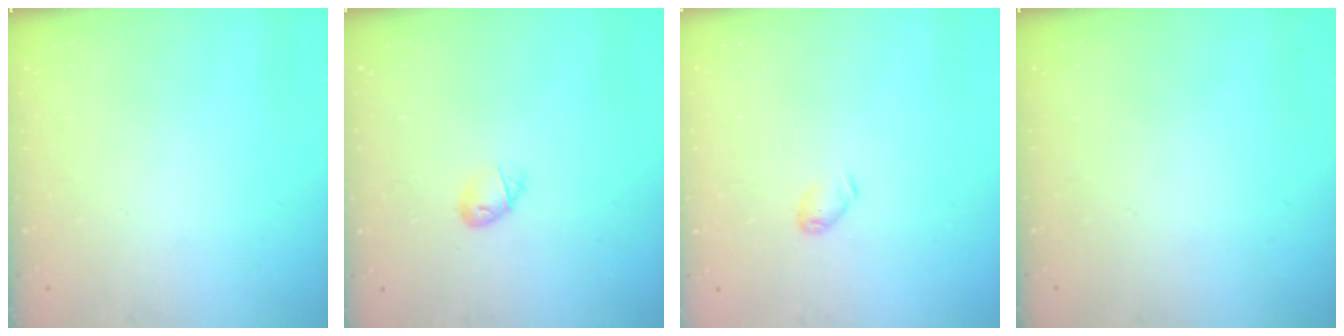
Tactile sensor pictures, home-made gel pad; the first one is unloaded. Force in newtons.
{"total": 5.2, "press": 5.0, "slide": 1.3}
{"total": 3.1, "press": 3.1, "slide": 0.5}
{"total": 0.0}